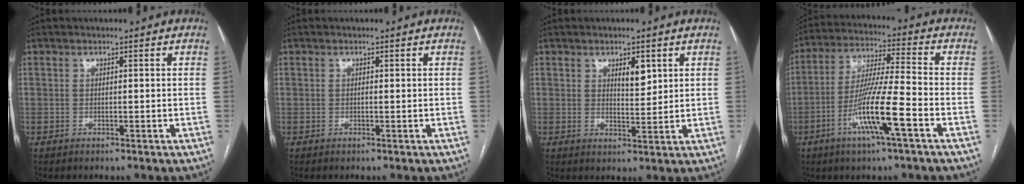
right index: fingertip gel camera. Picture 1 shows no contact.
{"total": 0.0}
{"total": 3.6, "force": [1.7, 1.4, 2.8], "torque": [-0.044, -0.002, 0.029]}
{"total": 12.3, "force": [-5.0, 0.0, 11.2], "torque": [-0.221, -0.005, -0.097]}